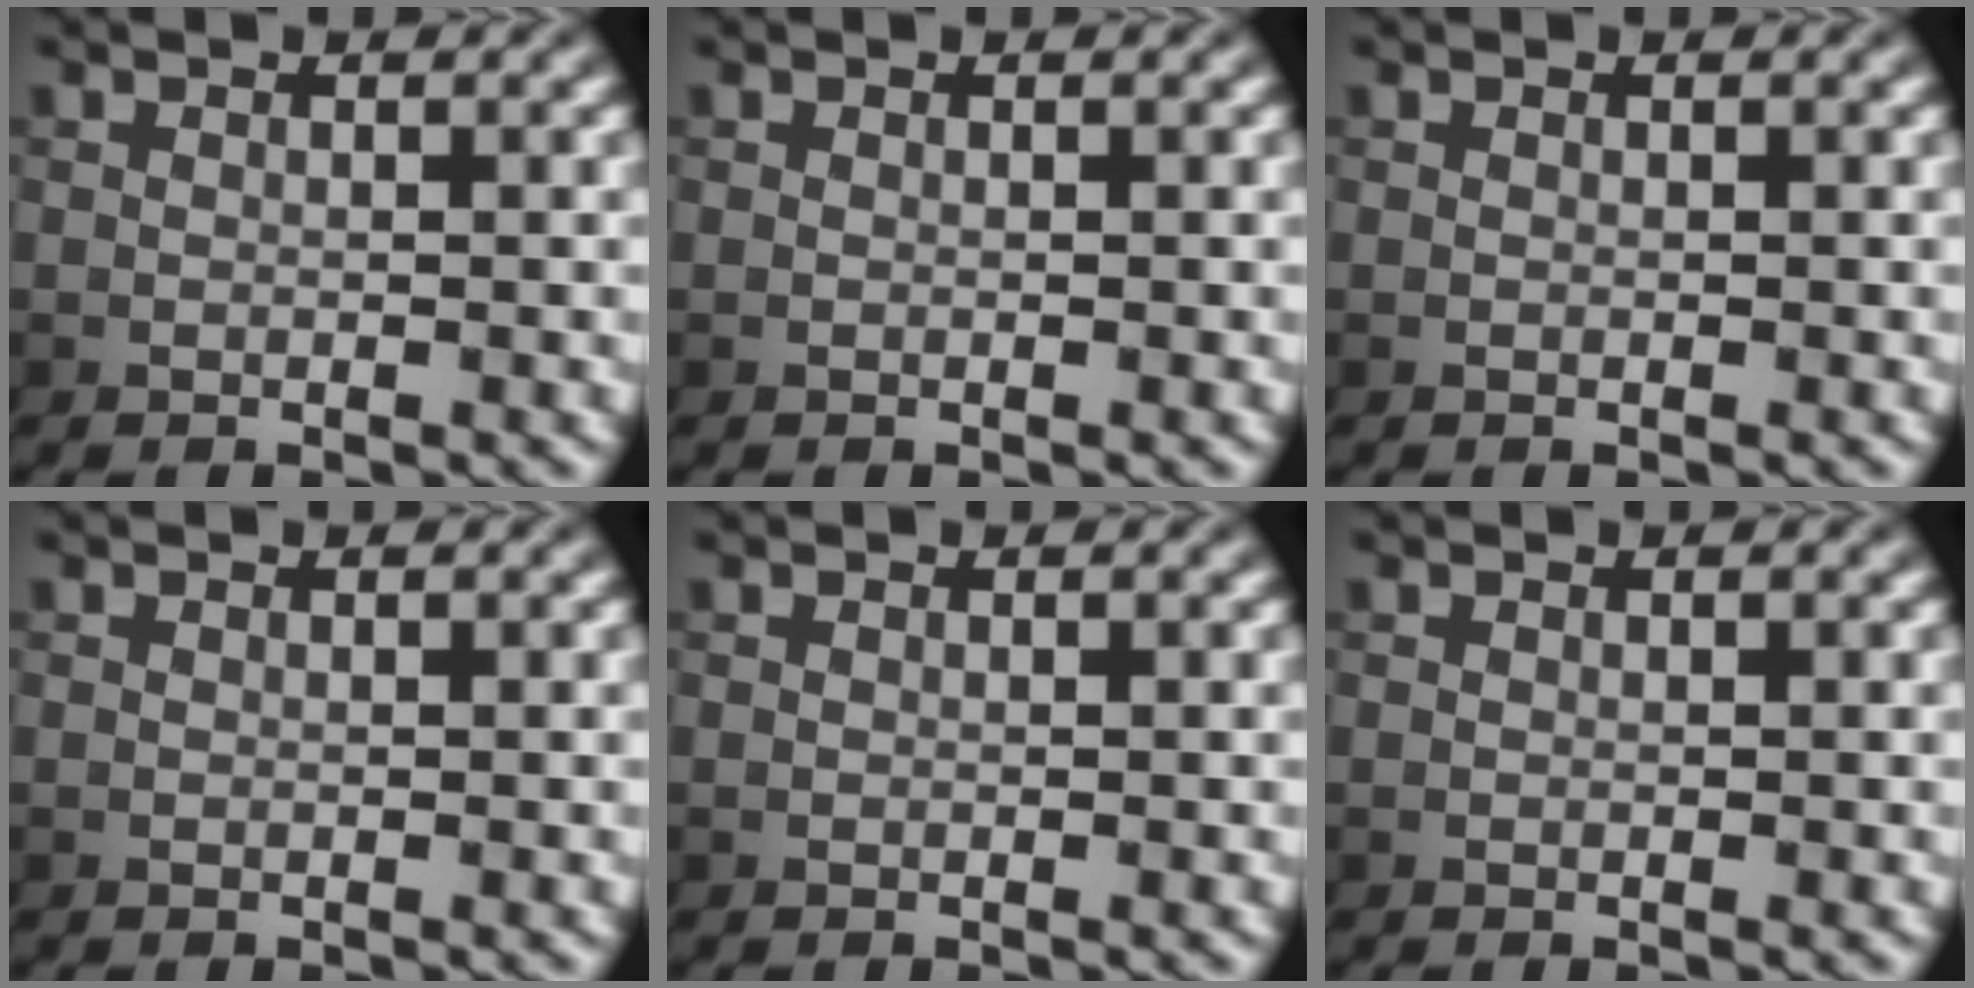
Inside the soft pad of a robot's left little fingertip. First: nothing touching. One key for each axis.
{"total": 0.0}
{"total": 0.0}
{"total": 0.0}
{"total": 0.0}
{"total": 0.0}